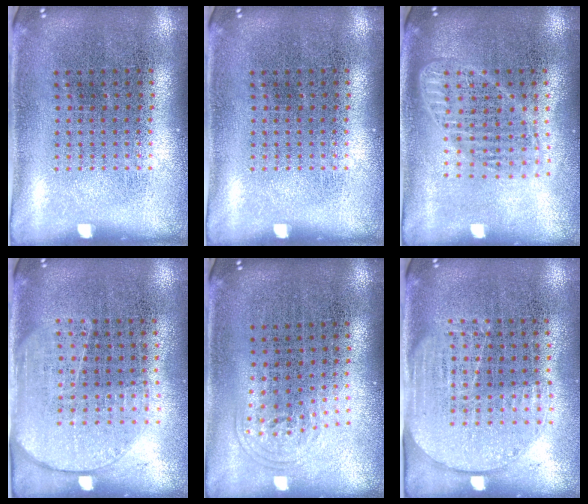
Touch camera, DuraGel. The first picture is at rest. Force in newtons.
{"total": 0.0}
{"total": 1.8, "press": 1.5, "slide": 0.9}
{"total": 1.9, "press": 1.5, "slide": 1.1}
{"total": 0.9, "press": 0.7, "slide": 0.6}
{"total": 1.6, "press": 1.4, "slide": 0.8}